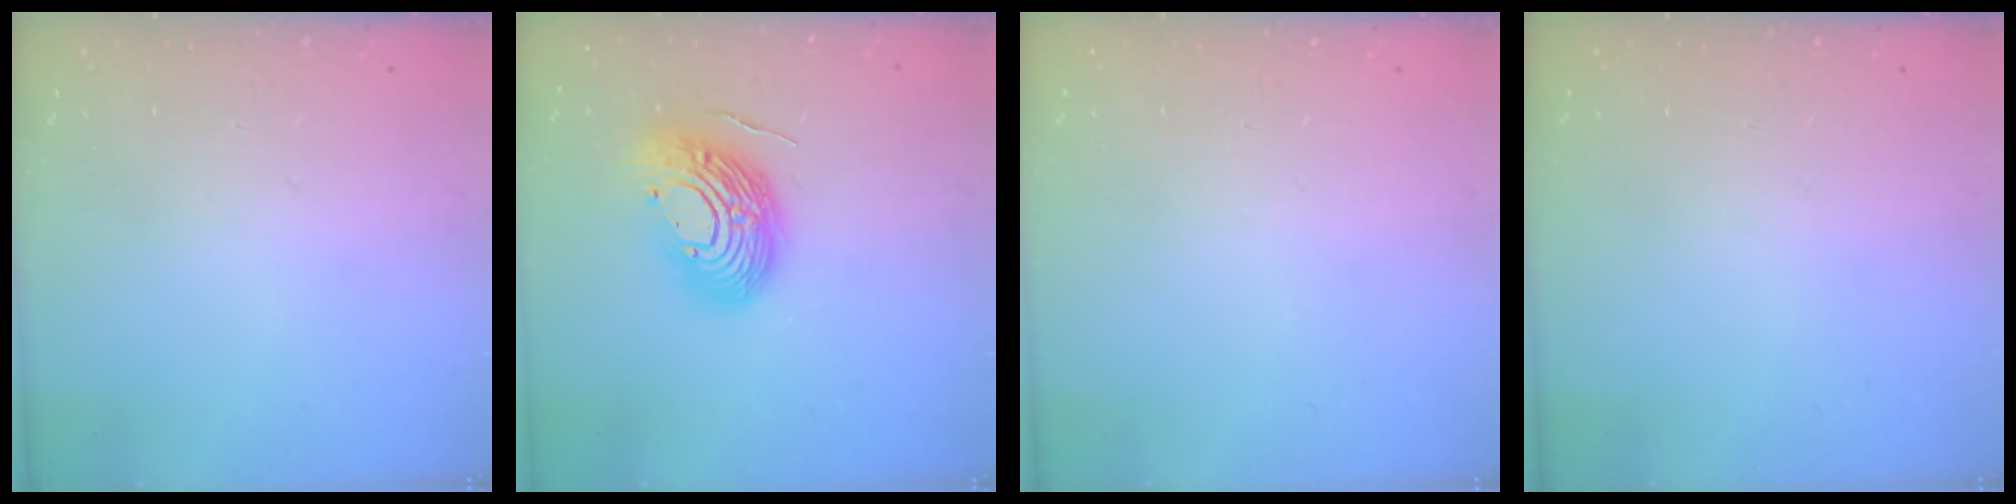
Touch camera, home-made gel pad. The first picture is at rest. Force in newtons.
{"total": 15.3, "press": 15.1, "slide": 2.2}
{"total": 0.0}
{"total": 0.0}